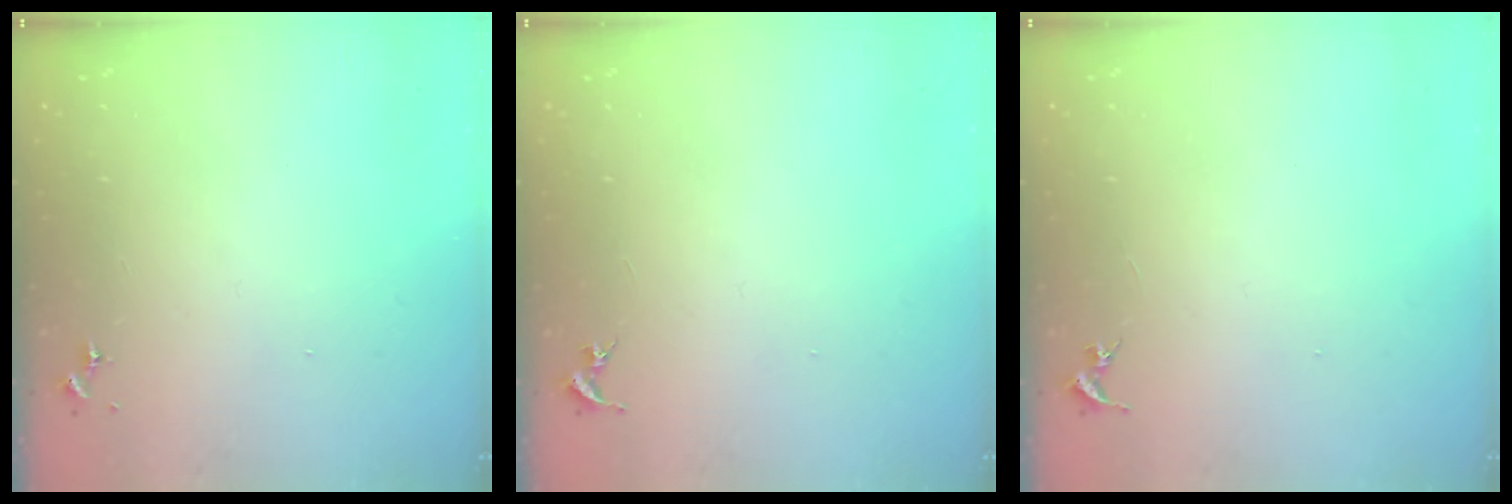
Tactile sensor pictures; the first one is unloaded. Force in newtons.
{"total": 0.0}
{"total": 0.0}